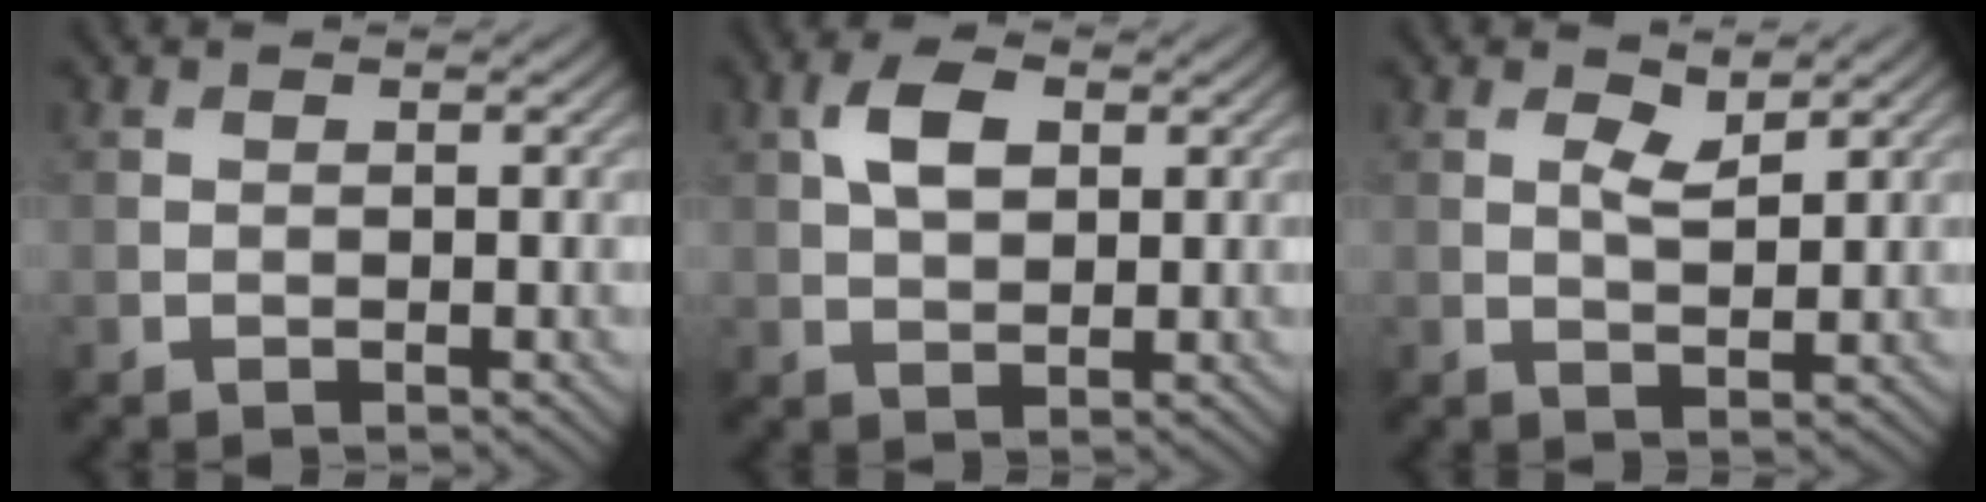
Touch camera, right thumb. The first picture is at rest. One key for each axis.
{"total": 4.7, "fx": 1.5, "fy": 2.7, "fz": 3.5, "tx": -0.075, "ty": 0.008, "tz": 0.023}
{"total": 2.5, "fx": 1.5, "fy": 0.8, "fz": 1.8, "tx": -0.037, "ty": -0.005, "tz": 0.031}